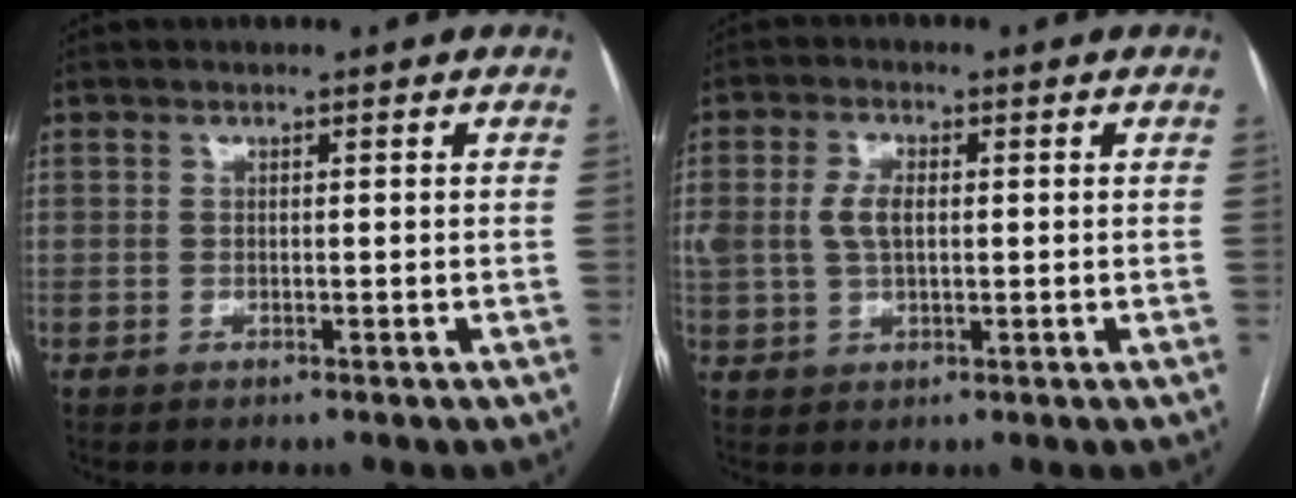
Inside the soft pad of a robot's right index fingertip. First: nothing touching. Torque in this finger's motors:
{"motor_torque": [1.08, 0.41, 0.62, 0.16]}